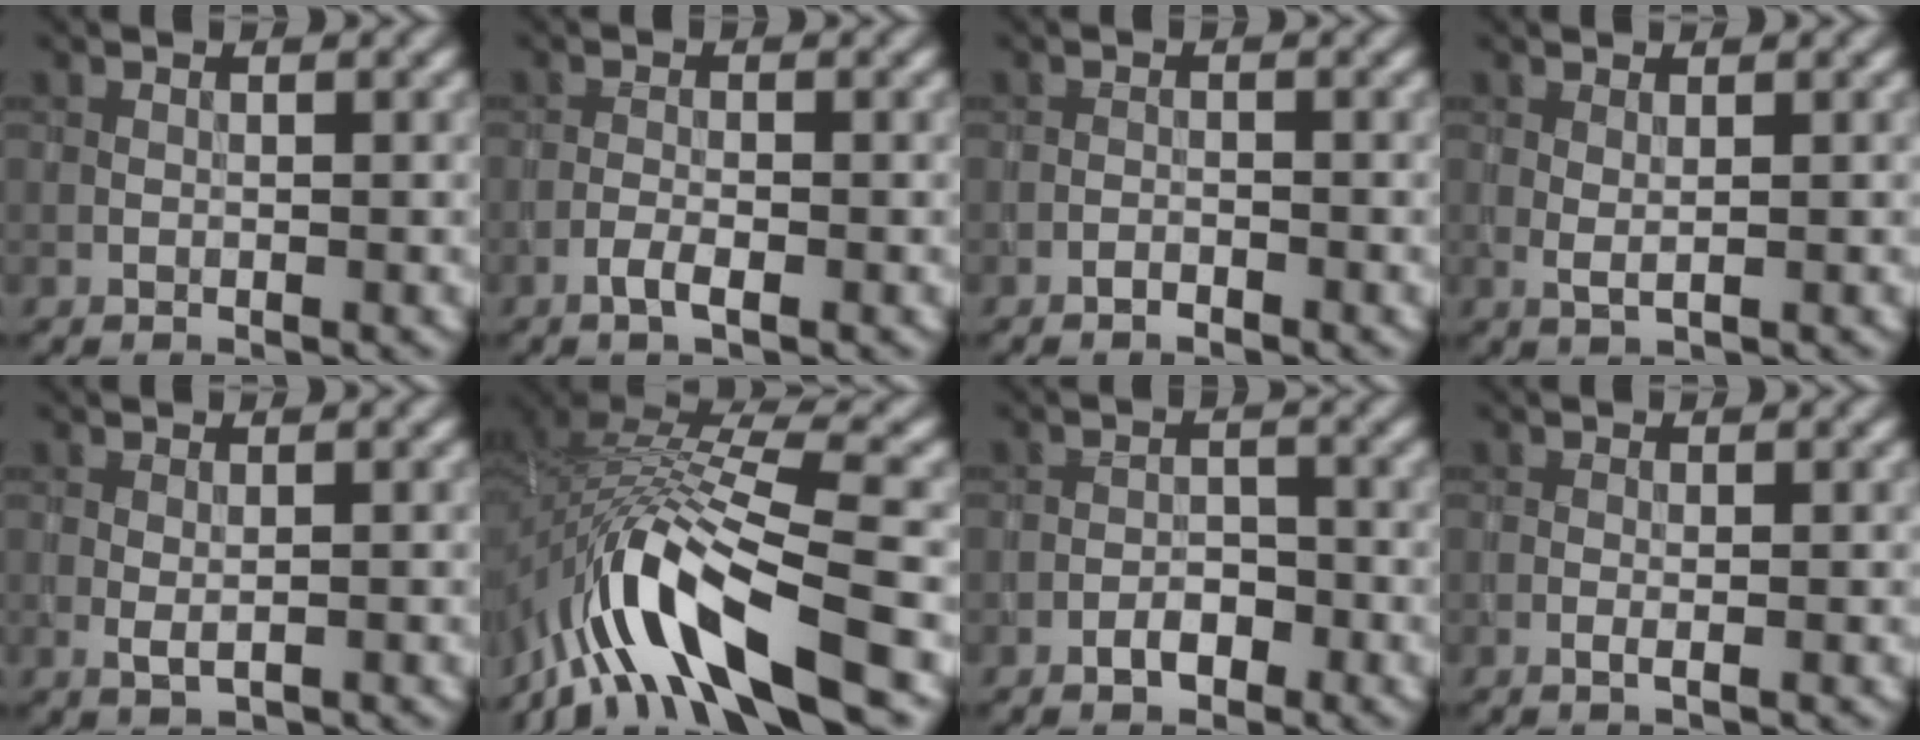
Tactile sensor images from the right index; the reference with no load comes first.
{"total": 1.6, "force": [-0.9, 0.3, 1.3], "torque": [-0.026, 0.003, -0.021]}
{"total": 0.9, "force": [-0.8, 0.2, 0.4], "torque": [-0.005, 0.003, -0.016]}
{"total": 1.0, "force": [0.4, 0.2, 0.8], "torque": [-0.019, -0.002, 0.009]}
{"total": 1.0, "force": [0.0, 0.4, 0.9], "torque": [-0.019, -0.003, 0.003]}
{"total": 11.3, "force": [-6.4, 3.3, 8.7], "torque": [-0.165, 0.011, -0.120]}
{"total": 2.1, "force": [-1.3, 1.1, 1.2], "torque": [-0.014, 0.006, -0.025]}
{"total": 0.7, "force": [-0.2, 0.0, 0.7], "torque": [-0.014, -0.003, -0.005]}